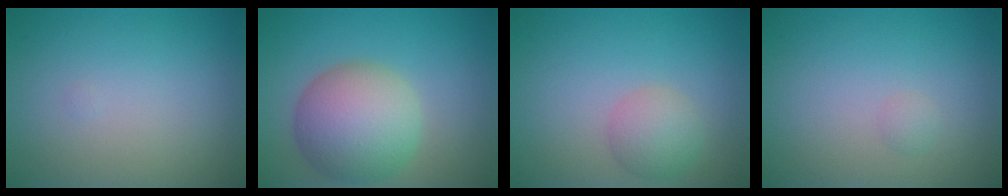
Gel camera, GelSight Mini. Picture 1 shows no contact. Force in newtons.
{"total": 7.7, "press": 7.7, "slide": 0.4}
{"total": 2.7, "press": 2.7, "slide": 0.2}
{"total": 0.6, "press": 0.6, "slide": 0.1}